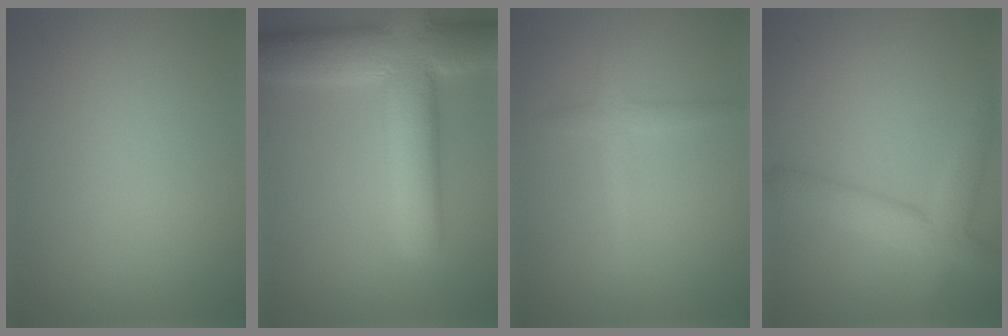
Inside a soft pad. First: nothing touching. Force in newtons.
{"total": 11.8, "press": 11.8, "slide": 0.9}
{"total": 1.8, "press": 1.8, "slide": 0.1}
{"total": 4.9, "press": 4.9, "slide": 0.3}